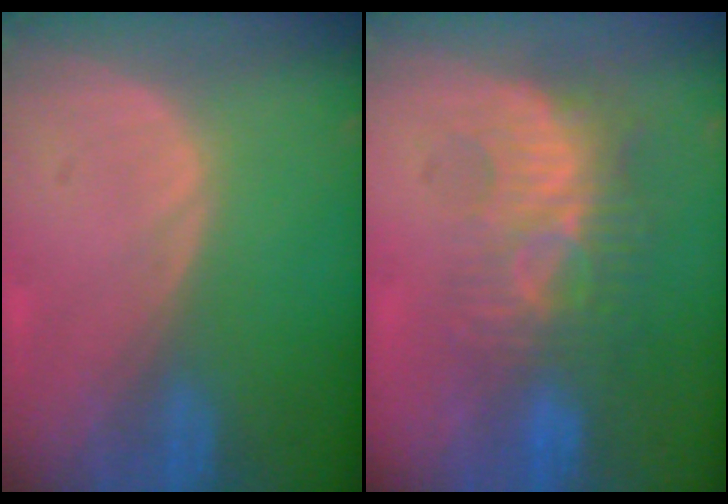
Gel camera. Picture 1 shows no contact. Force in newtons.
{"total": 9.4, "press": 8.5, "slide": 4.1}